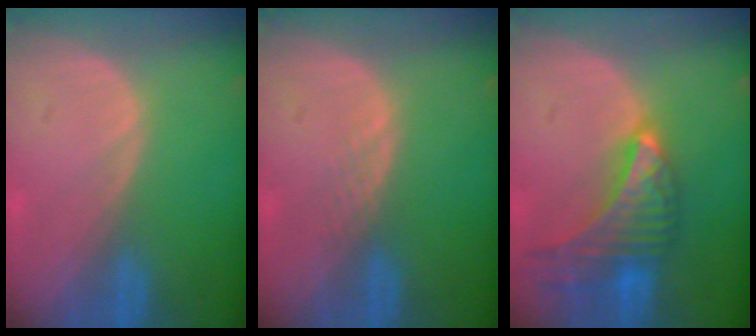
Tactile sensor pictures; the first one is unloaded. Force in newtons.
{"total": 1.3, "press": 1.2, "slide": 0.1}
{"total": 9.5, "press": 8.4, "slide": 4.3}